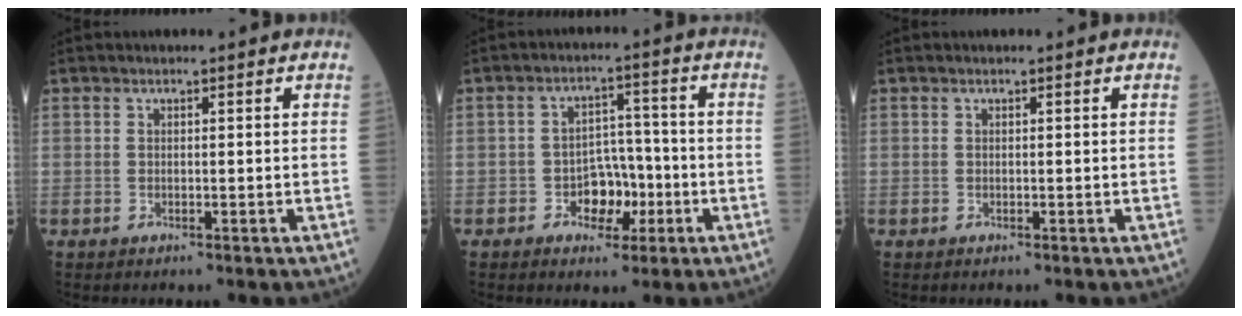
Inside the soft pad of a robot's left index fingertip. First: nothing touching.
{"total": 5.5, "force": [-2.1, 3.7, 3.4], "torque": [-0.053, 0.014, -0.034]}
{"total": 0.0}